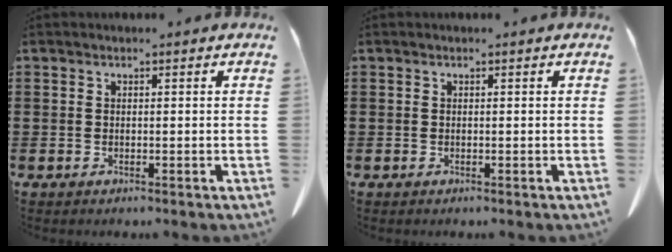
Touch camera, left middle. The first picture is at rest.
{"total": 0.0}